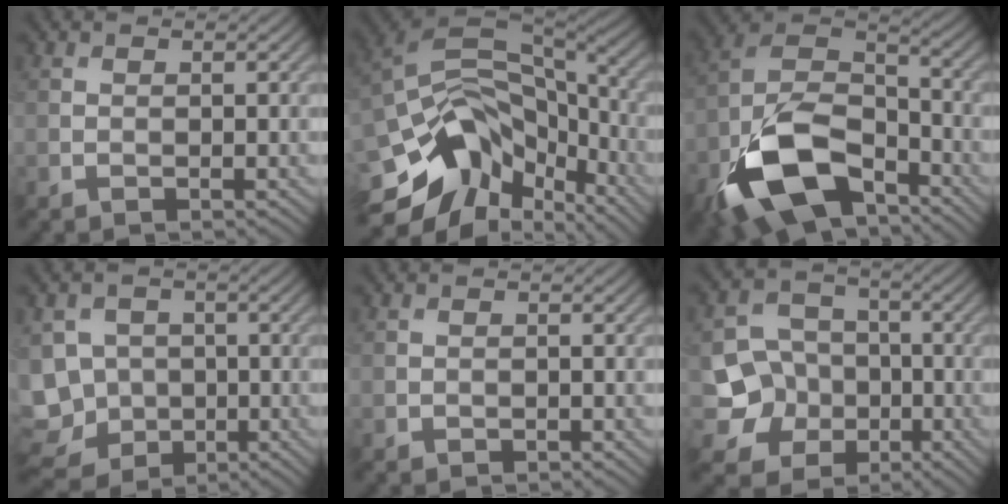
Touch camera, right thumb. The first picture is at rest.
{"total": 15.8, "force": [-5.9, 10.4, 10.3], "torque": [-0.236, -0.025, -0.099]}
{"total": 16.9, "force": [-9.2, 9.1, 10.8], "torque": [-0.243, -0.040, -0.183]}
{"total": 9.8, "force": [-1.9, 8.7, 4.2], "torque": [-0.129, -0.023, -0.049]}
{"total": 0.0}
{"total": 8.1, "force": [-2.2, 7.3, 2.8], "torque": [-0.068, -0.017, -0.064]}